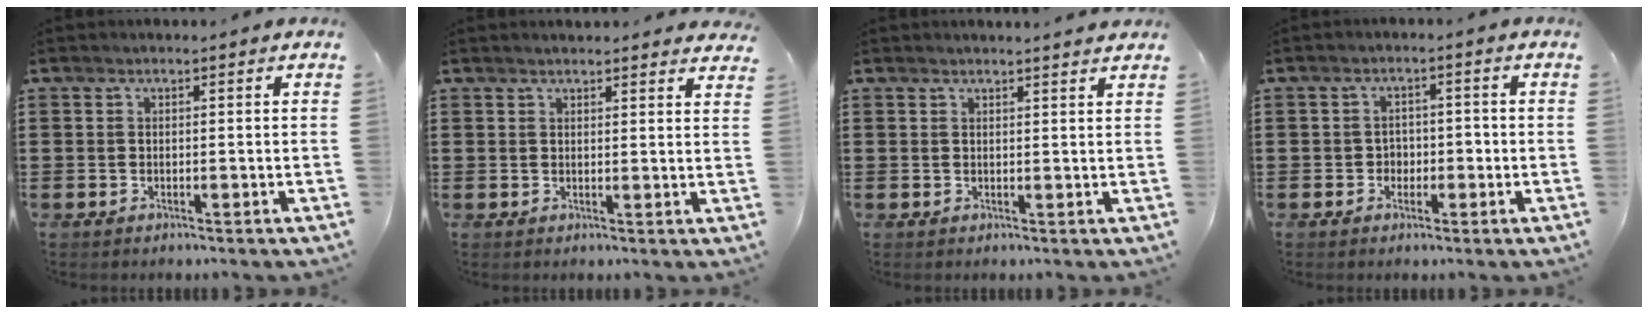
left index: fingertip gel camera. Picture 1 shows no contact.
{"total": 1.8, "force": [1.7, 0.1, 0.3], "torque": [-0.010, 0.001, 0.034]}
{"total": 1.6, "force": [1.5, -0.1, 0.3], "torque": [-0.010, 0.000, 0.030]}
{"total": 2.5, "force": [-0.9, 2.1, 1.0], "torque": [-0.027, 0.006, -0.024]}